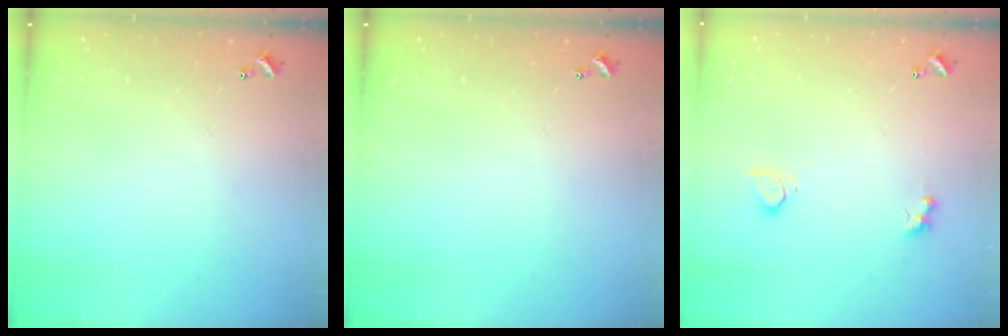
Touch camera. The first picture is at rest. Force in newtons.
{"total": 0.0}
{"total": 3.0, "press": 2.7, "slide": 1.1}